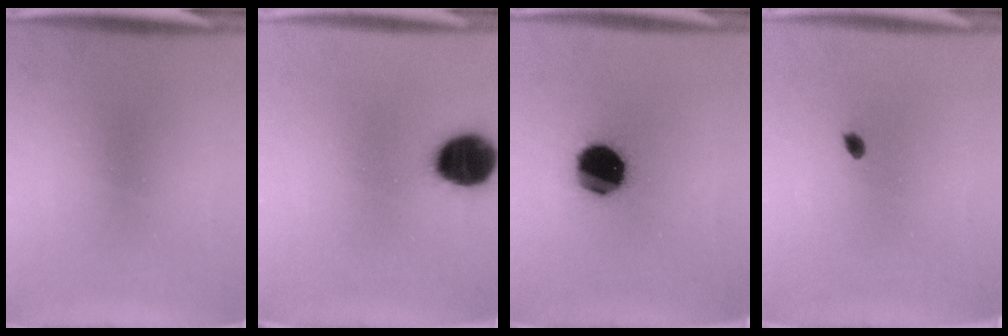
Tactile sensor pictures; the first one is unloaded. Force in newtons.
{"total": 12.3}
{"total": 16.0}
{"total": 1.1}